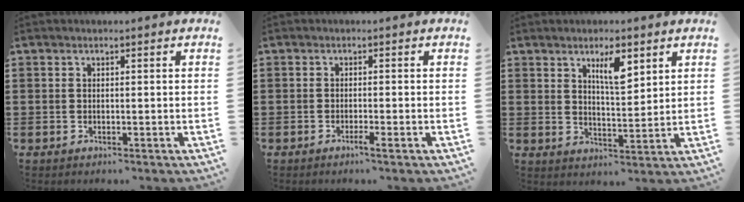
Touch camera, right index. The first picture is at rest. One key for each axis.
{"total": 1.5, "fx": -1.0, "fy": -0.1, "fz": 1.2, "tx": -0.020, "ty": -0.006, "tz": -0.017}
{"total": 5.4, "fx": 3.1, "fy": 1.6, "fz": 4.1, "tx": -0.072, "ty": 0.001, "tz": 0.049}